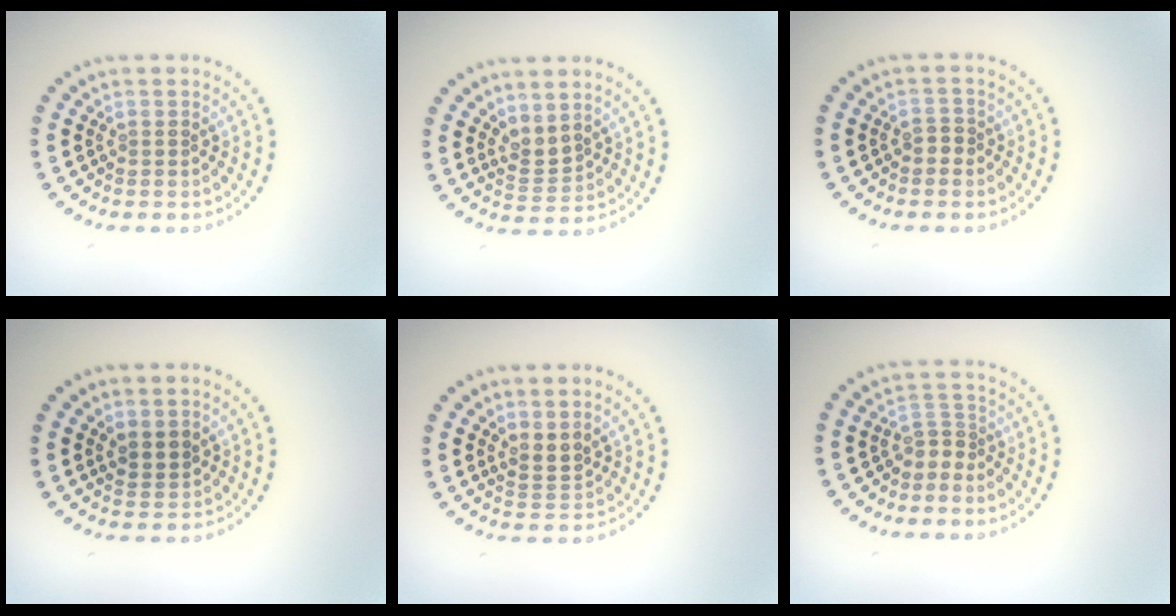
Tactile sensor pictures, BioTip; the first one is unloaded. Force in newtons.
{"total": 1.7, "press": 1.3, "slide": 1.2}
{"total": 1.0, "press": 0.9, "slide": 0.4}
{"total": 1.6, "press": 1.3, "slide": 1.0}
{"total": 1.9, "press": 1.3, "slide": 1.4}
{"total": 1.7, "press": 1.2, "slide": 1.3}